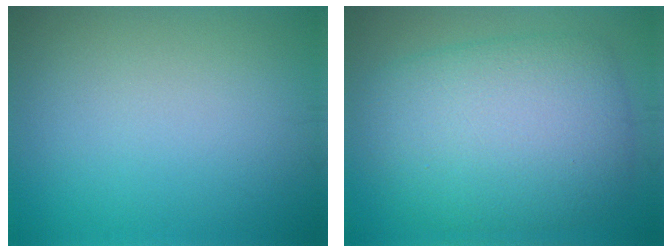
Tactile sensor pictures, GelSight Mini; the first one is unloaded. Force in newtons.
{"total": 9.6, "press": 9.6, "slide": 0.6}